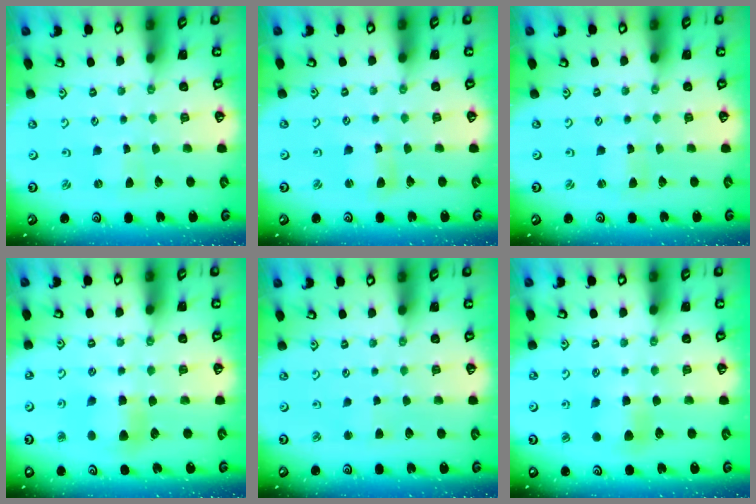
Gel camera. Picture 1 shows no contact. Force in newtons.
{"total": 3.6, "press": 3.6, "slide": 0.3}
{"total": 0.8, "press": 0.8, "slide": 0.2}
{"total": 5.4, "press": 5.3, "slide": 0.5}
{"total": 2.1, "press": 2.0, "slide": 0.4}
{"total": 5.9, "press": 5.9, "slide": 0.5}